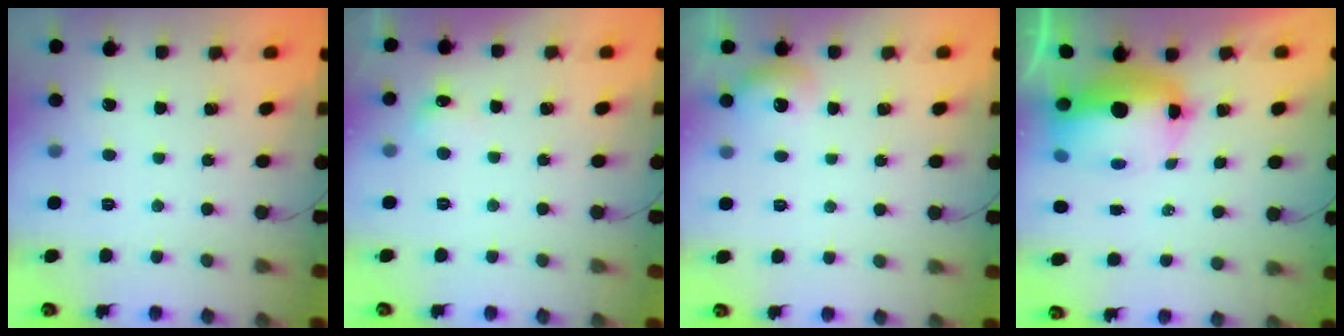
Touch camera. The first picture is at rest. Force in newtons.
{"total": 5.6, "press": 5.4, "slide": 1.7}
{"total": 6.9, "press": 6.7, "slide": 1.5}
{"total": 12.2, "press": 11.8, "slide": 2.8}